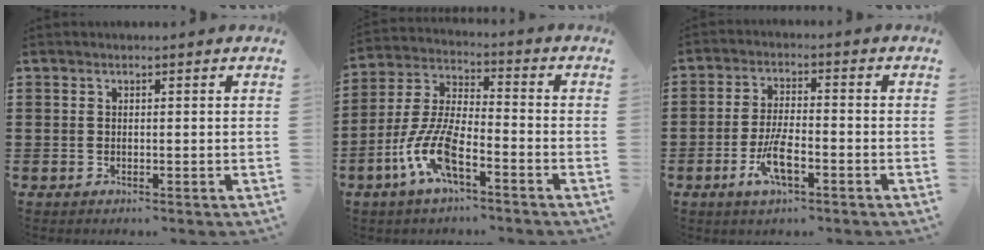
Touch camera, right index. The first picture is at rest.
{"total": 9.3, "force": [-4.9, 2.8, 7.4], "torque": [-0.184, -0.012, -0.097]}
{"total": 6.2, "force": [-2.8, 1.8, 5.3], "torque": [-0.119, -0.010, -0.056]}